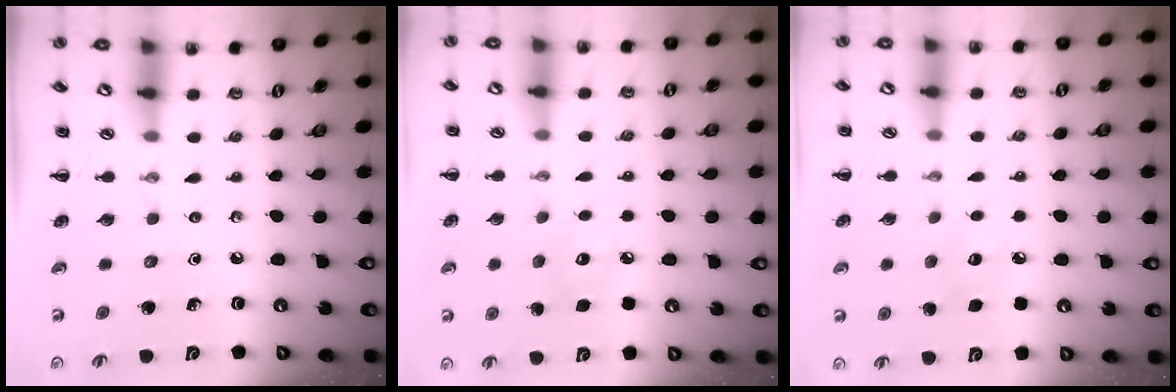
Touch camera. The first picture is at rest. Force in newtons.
{"total": 6.4, "press": 6.1, "slide": 1.8}
{"total": 6.5, "press": 6.3, "slide": 1.8}